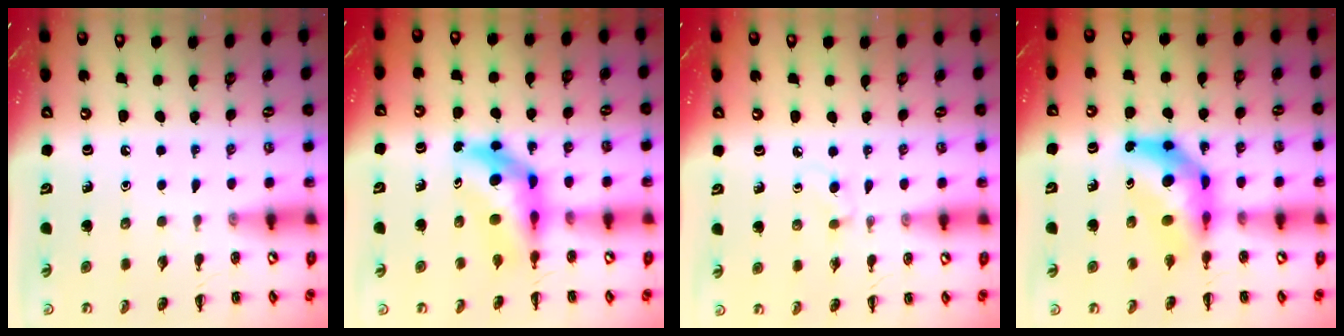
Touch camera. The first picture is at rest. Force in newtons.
{"total": 6.0, "press": 5.7, "slide": 1.9}
{"total": 1.9, "press": 1.6, "slide": 1.0}
{"total": 7.6, "press": 7.2, "slide": 2.3}